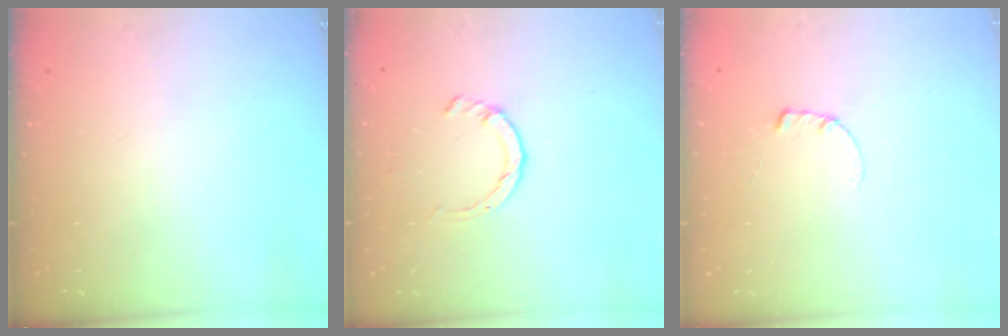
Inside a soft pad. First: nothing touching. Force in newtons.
{"total": 1.4, "press": 1.3, "slide": 0.3}
{"total": 0.6, "press": 0.6, "slide": 0.1}